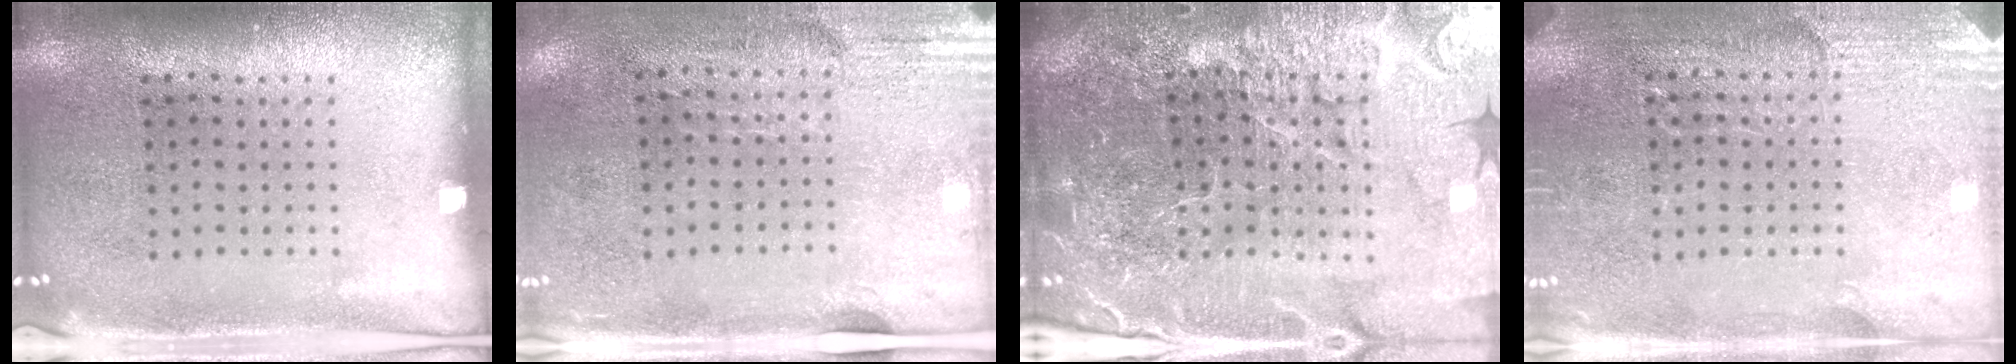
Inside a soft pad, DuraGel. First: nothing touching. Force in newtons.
{"total": 2.9, "press": 2.4, "slide": 1.6}
{"total": 6.1, "press": 5.4, "slide": 2.8}
{"total": 2.9, "press": 2.9, "slide": 0.5}